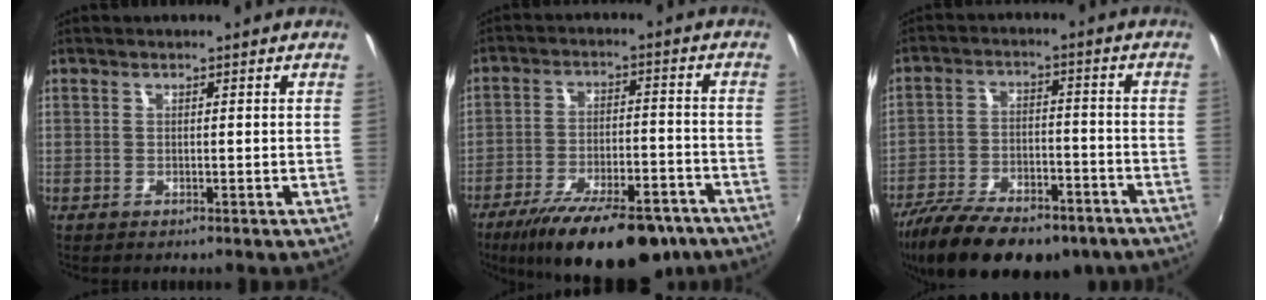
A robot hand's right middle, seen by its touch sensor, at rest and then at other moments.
{"total": 20.9, "force": [-15.6, 6.7, 12.2], "torque": [-0.216, -0.033, -0.223]}
{"total": 22.5, "force": [-16.5, 9.0, 12.4], "torque": [-0.249, -0.037, -0.245]}